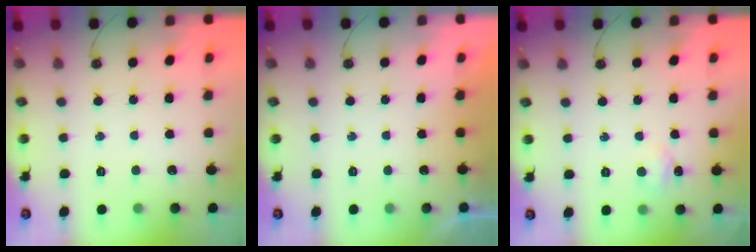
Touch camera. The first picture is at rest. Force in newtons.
{"total": 0.0}
{"total": 5.5, "press": 5.4, "slide": 1.0}